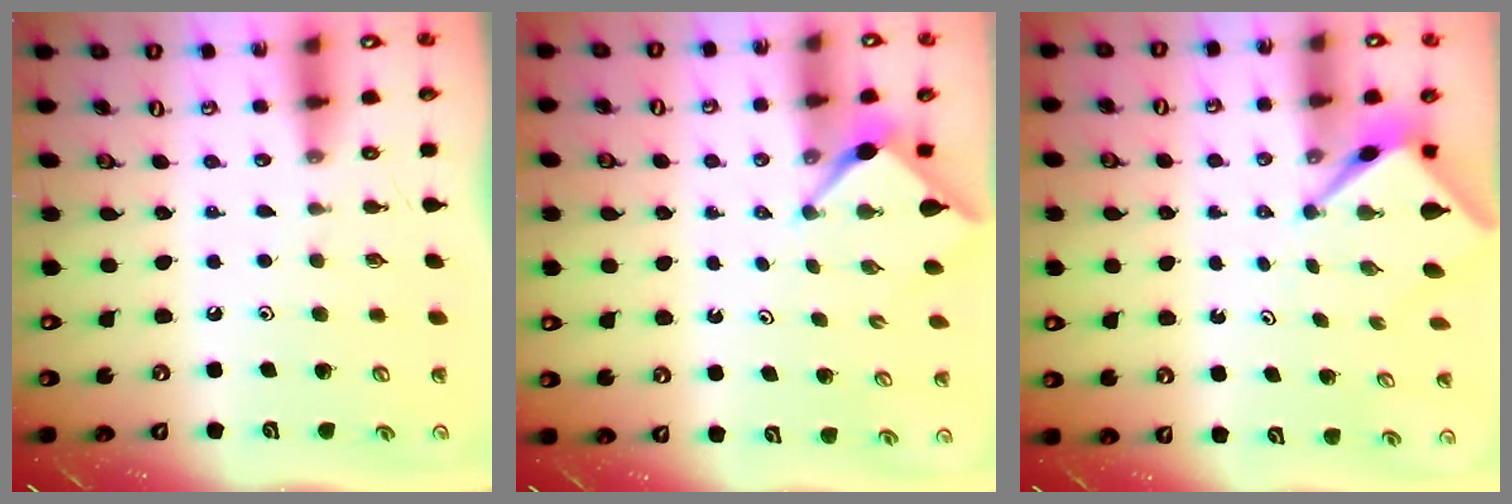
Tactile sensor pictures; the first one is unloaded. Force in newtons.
{"total": 2.6, "press": 2.5, "slide": 0.3}
{"total": 3.1, "press": 3.1, "slide": 0.2}